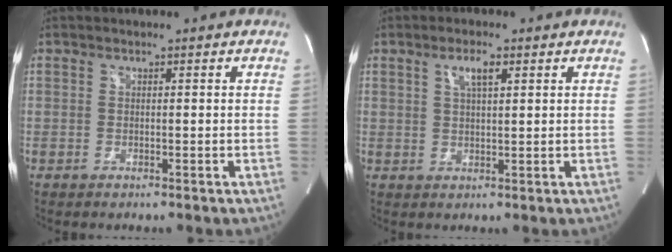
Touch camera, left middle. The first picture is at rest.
{"total": 3.3, "force": [1.6, 0.6, 2.8], "torque": [-0.052, 0.003, 0.029]}